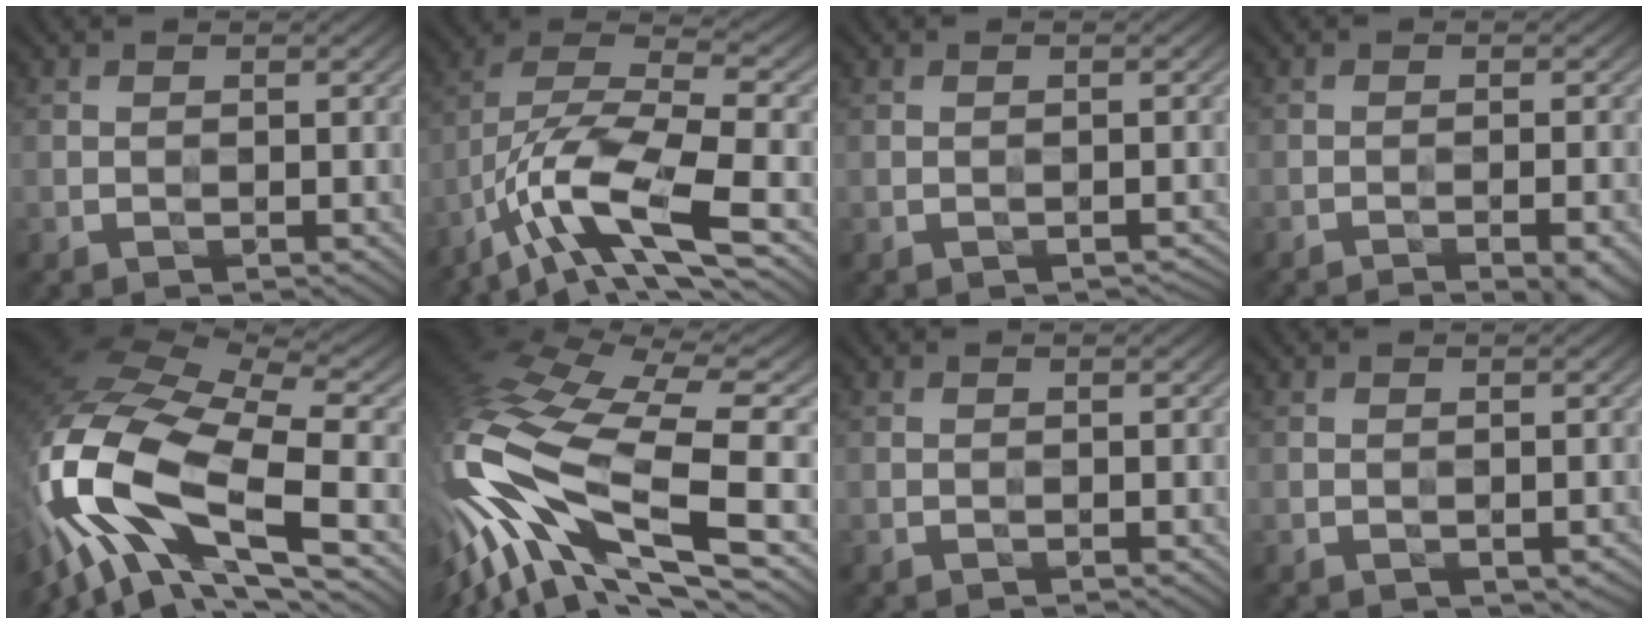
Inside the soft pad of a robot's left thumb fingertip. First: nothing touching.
{"total": 14.3, "force": [-7.6, 4.5, 11.3], "torque": [-0.235, -0.011, -0.144]}
{"total": 0.7, "force": [-0.5, 0.3, 0.4], "torque": [-0.005, -0.002, -0.006]}
{"total": 4.6, "force": [-3.2, 0.6, 3.2], "torque": [-0.049, 0.012, -0.052]}
{"total": 18.6, "force": [-5.7, 9.1, 15.2], "torque": [-0.367, -0.014, -0.108]}
{"total": 18.3, "force": [-4.2, 7.7, 16.1], "torque": [-0.376, -0.020, -0.076]}
{"total": 0.0}
{"total": 1.1, "force": [-0.4, 0.7, 0.7], "torque": [-0.013, -0.008, -0.004]}